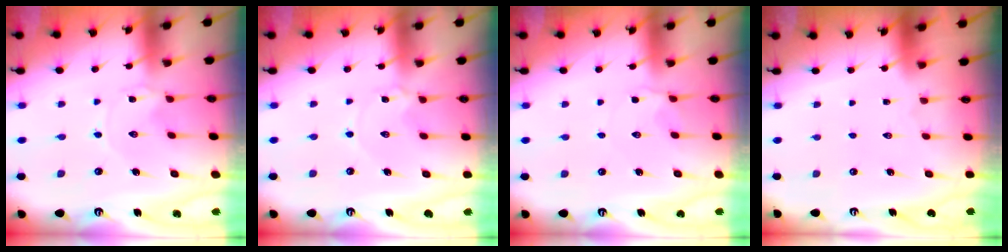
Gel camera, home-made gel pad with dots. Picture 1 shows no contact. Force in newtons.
{"total": 1.9, "press": 1.9, "slide": 0.3}
{"total": 1.9, "press": 1.8, "slide": 0.7}
{"total": 1.6, "press": 1.6, "slide": 0.1}